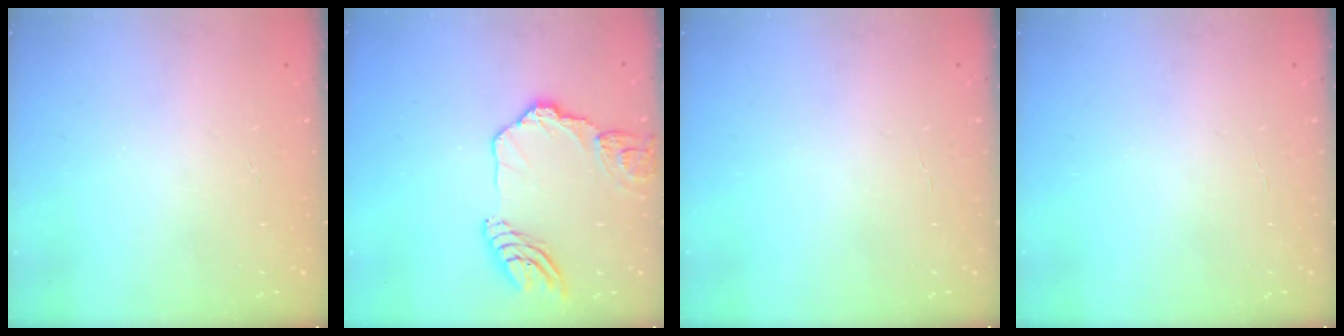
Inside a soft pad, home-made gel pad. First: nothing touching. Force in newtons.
{"total": 14.0, "press": 13.9, "slide": 1.6}
{"total": 2.0, "press": 2.0, "slide": 0.2}
{"total": 2.0, "press": 2.0, "slide": 0.2}